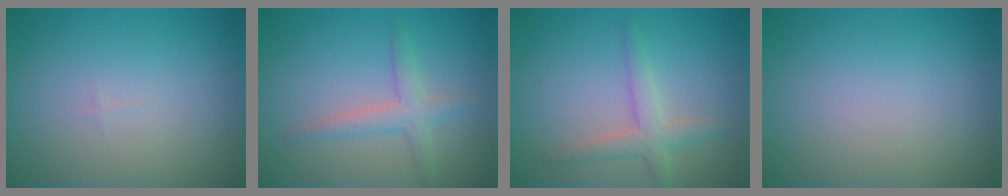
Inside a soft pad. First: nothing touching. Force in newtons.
{"total": 2.4, "press": 2.4, "slide": 0.1}
{"total": 2.5, "press": 2.5, "slide": 0.2}
{"total": 0.0}